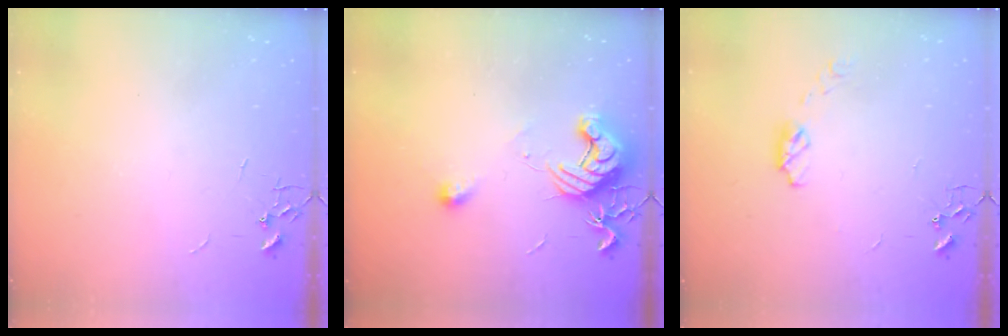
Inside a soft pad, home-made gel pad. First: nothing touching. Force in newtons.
{"total": 11.5, "press": 11.5, "slide": 0.5}
{"total": 5.5, "press": 5.4, "slide": 0.8}